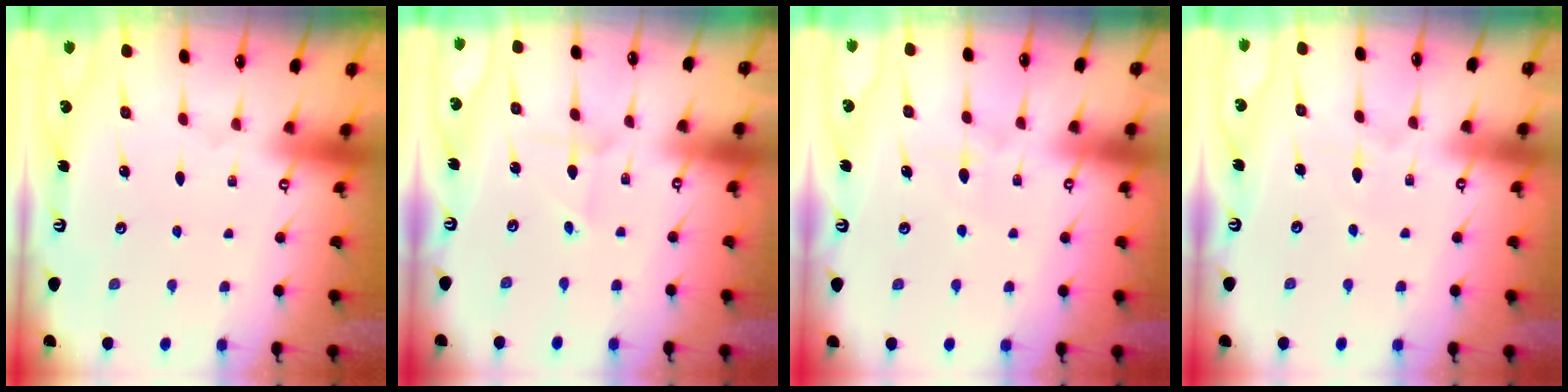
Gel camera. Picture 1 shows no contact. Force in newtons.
{"total": 1.8, "press": 1.8, "slide": 0.1}
{"total": 7.1, "press": 7.0, "slide": 0.8}
{"total": 4.3, "press": 4.2, "slide": 0.4}